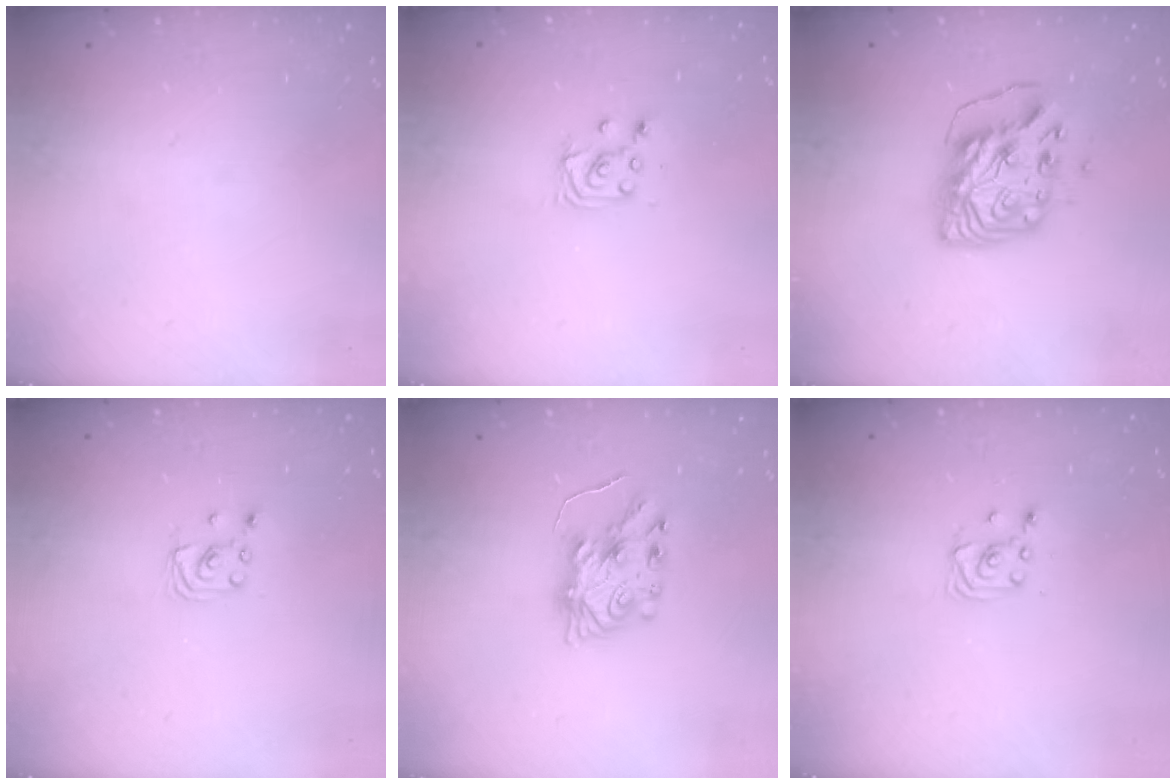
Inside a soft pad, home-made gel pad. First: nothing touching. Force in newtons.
{"total": 5.2, "press": 5.2, "slide": 0.5}
{"total": 10.0, "press": 9.9, "slide": 1.4}
{"total": 1.9, "press": 1.9, "slide": 0.1}
{"total": 7.3, "press": 7.3, "slide": 0.5}
{"total": 2.9, "press": 2.9, "slide": 0.4}